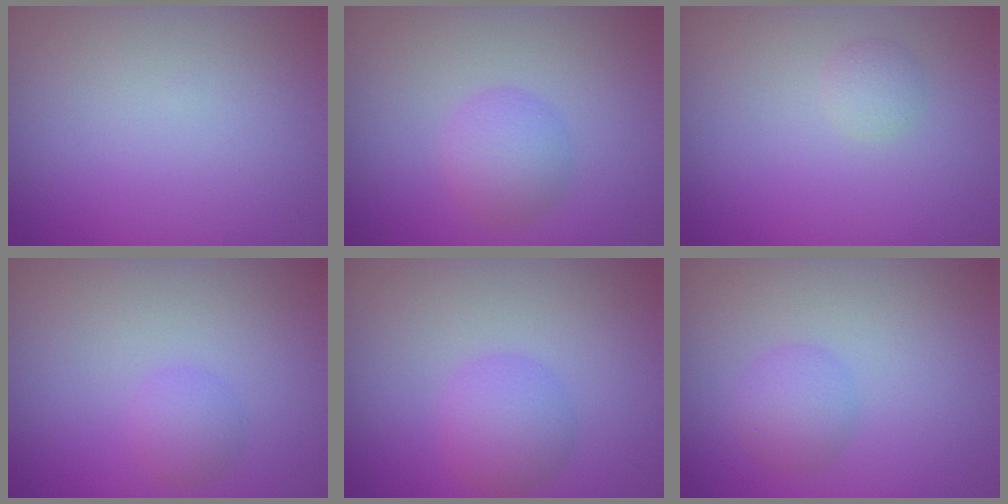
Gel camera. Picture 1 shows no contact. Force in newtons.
{"total": 2.6, "press": 2.6, "slide": 0.1}
{"total": 1.1, "press": 1.1, "slide": 0.0}
{"total": 1.6, "press": 1.6, "slide": 0.1}
{"total": 2.9, "press": 2.9, "slide": 0.2}
{"total": 2.2, "press": 2.2, "slide": 0.1}